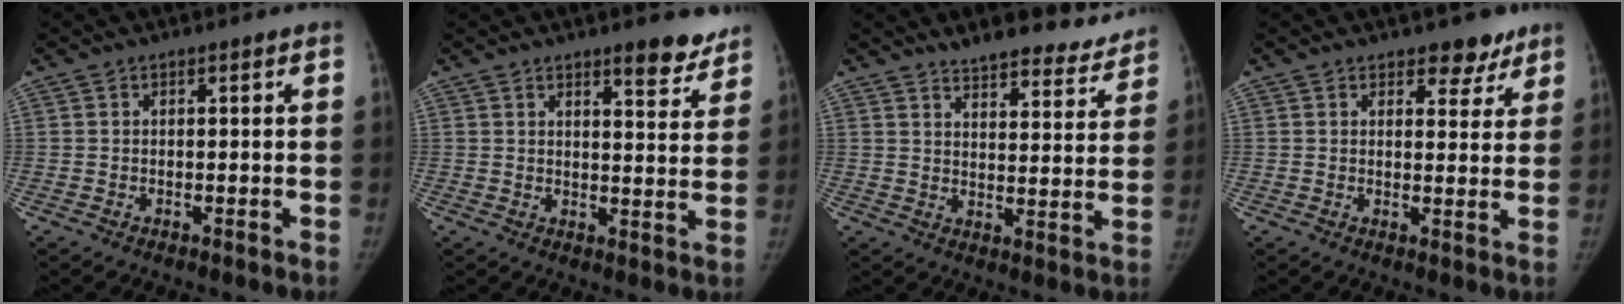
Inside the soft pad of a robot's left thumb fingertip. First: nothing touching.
{"total": 7.0, "force": [5.5, 2.2, 3.9], "torque": [-0.019, -0.036, 0.071]}
{"total": 14.8, "force": [13.0, 4.5, 5.4], "torque": [-0.028, -0.069, 0.168]}
{"total": 4.9, "force": [3.6, 2.8, 1.8], "torque": [0.015, -0.020, 0.048]}